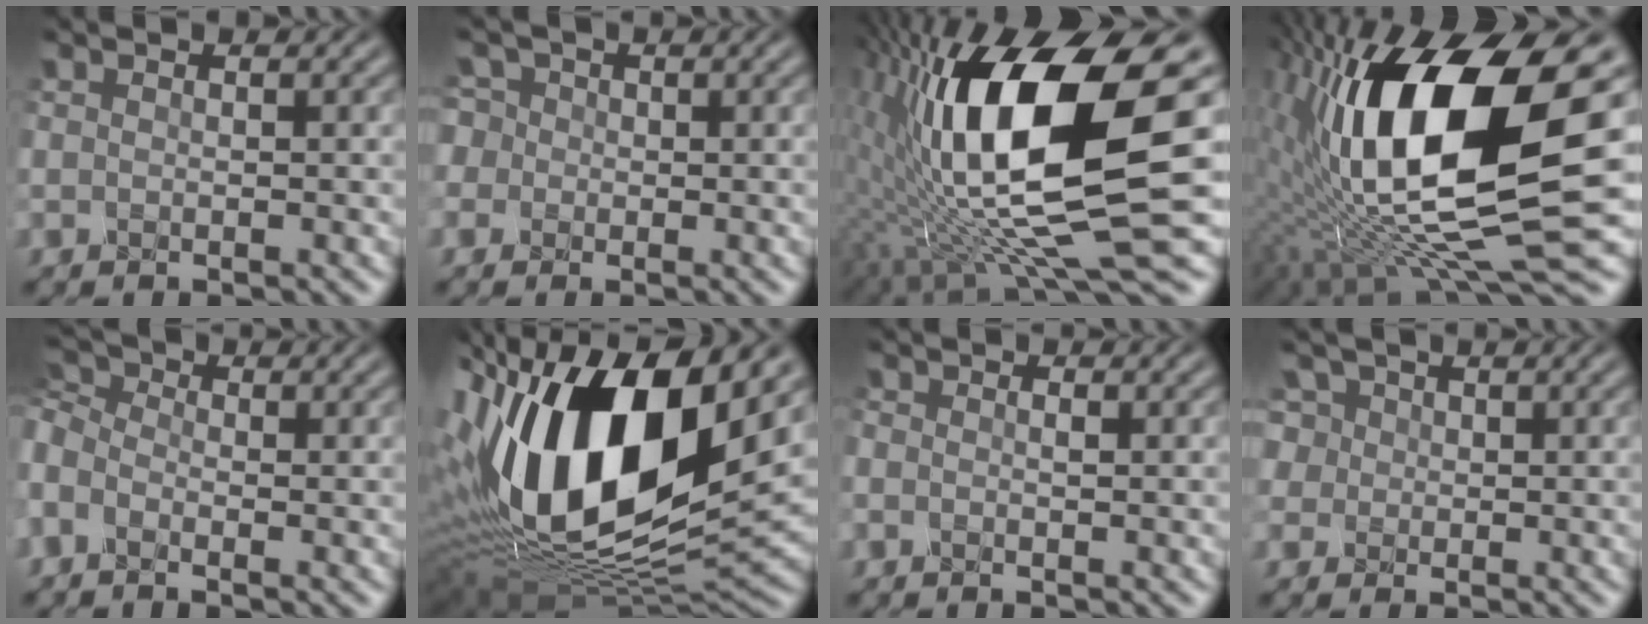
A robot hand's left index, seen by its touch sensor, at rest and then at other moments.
{"total": 1.7, "force": [-0.4, 1.6, -0.2], "torque": [-0.019, 0.018, -0.005]}
{"total": 14.3, "force": [0.9, 4.1, 13.7], "torque": [-0.263, 0.000, 0.024]}
{"total": 15.0, "force": [1.5, 5.4, 13.9], "torque": [-0.269, 0.003, 0.031]}
{"total": 3.0, "force": [-0.4, 2.3, 2.0], "torque": [-0.093, 0.008, -0.002]}
{"total": 17.5, "force": [3.3, 8.9, 14.7], "torque": [-0.305, 0.012, 0.058]}
{"total": 0.0}
{"total": 2.7, "force": [0.7, 2.5, 0.6], "torque": [-0.051, 0.025, 0.002]}